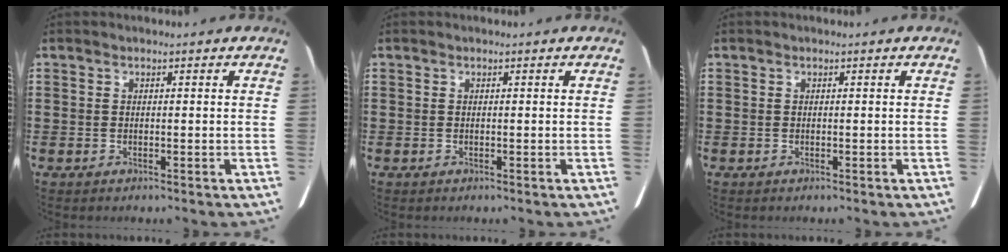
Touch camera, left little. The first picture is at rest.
{"total": 0.0}
{"total": 0.0}